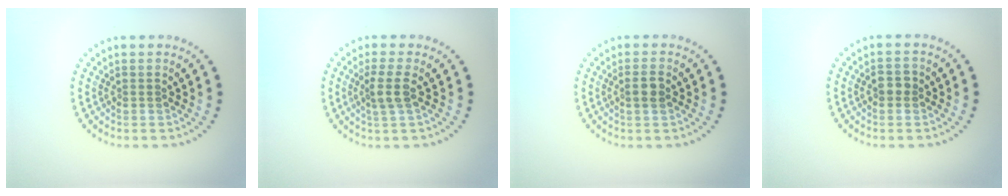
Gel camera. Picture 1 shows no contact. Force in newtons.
{"total": 2.1, "press": 1.7, "slide": 1.1}
{"total": 1.7, "press": 1.5, "slide": 0.7}
{"total": 1.7, "press": 1.7, "slide": 0.1}